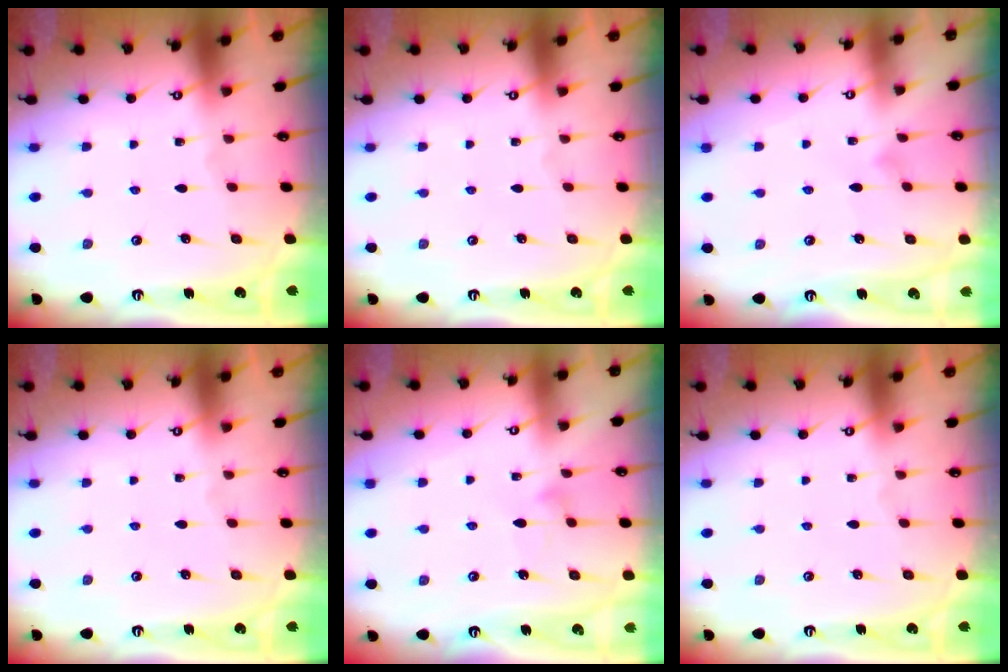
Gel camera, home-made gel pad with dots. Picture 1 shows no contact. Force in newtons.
{"total": 0.0}
{"total": 3.8, "press": 3.8, "slide": 0.2}
{"total": 0.0}
{"total": 5.4, "press": 5.4, "slide": 0.4}
{"total": 0.0}